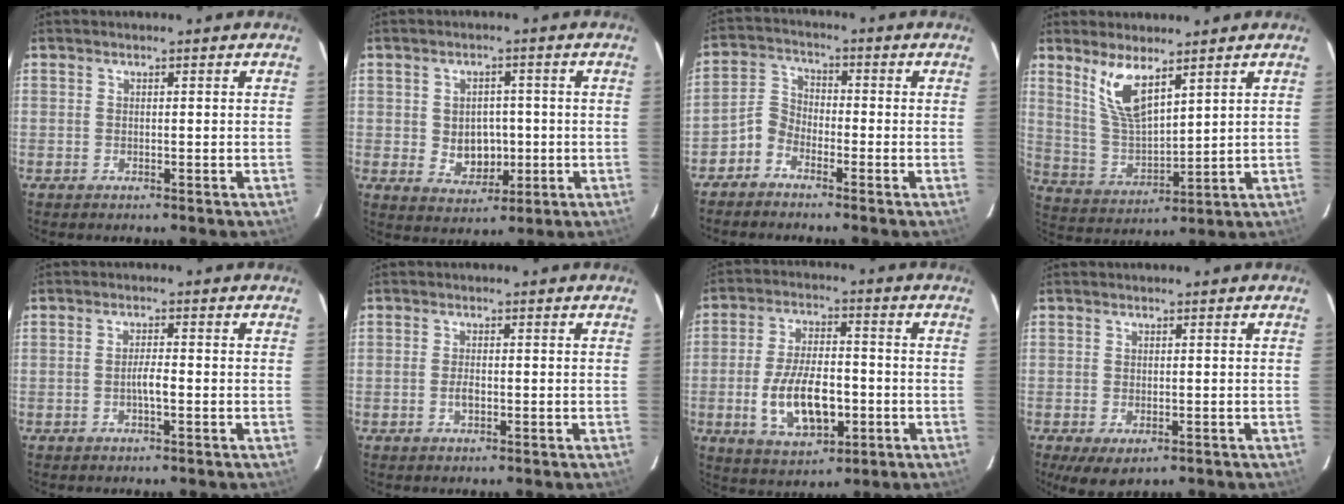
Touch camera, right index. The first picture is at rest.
{"total": 6.5, "force": [-0.5, 5.3, 3.7], "torque": [-0.068, 0.002, 0.009]}
{"total": 4.2, "force": [-3.0, 2.8, 1.1], "torque": [-0.024, 0.018, -0.070]}
{"total": 9.1, "force": [5.7, 2.8, 6.6], "torque": [-0.130, -0.006, 0.126]}
{"total": 2.4, "force": [-0.8, 0.3, 2.3], "torque": [-0.042, 0.003, -0.015]}
{"total": 2.1, "force": [-0.6, 1.1, 1.7], "torque": [-0.033, 0.001, -0.011]}
{"total": 13.0, "force": [-3.3, 6.3, 10.9], "torque": [-0.215, -0.002, -0.045]}
{"total": 4.8, "force": [-2.1, 2.6, 3.4], "torque": [-0.063, -0.020, -0.026]}